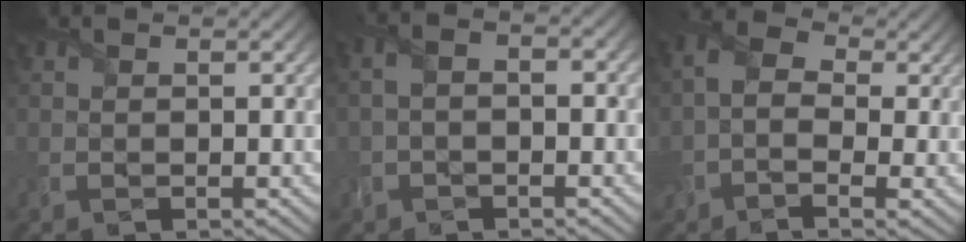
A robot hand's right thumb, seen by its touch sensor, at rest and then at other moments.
{"total": 3.3, "force": [-0.7, 1.9, 2.5], "torque": [-0.044, 0.009, -0.015]}
{"total": 5.8, "force": [-0.5, 3.8, 4.3], "torque": [-0.100, -0.001, -0.018]}